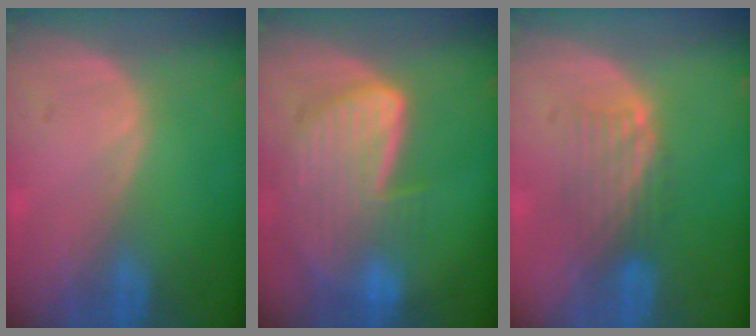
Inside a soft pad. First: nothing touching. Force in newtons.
{"total": 8.8, "press": 7.9, "slide": 4.0}
{"total": 4.7, "press": 4.1, "slide": 2.4}